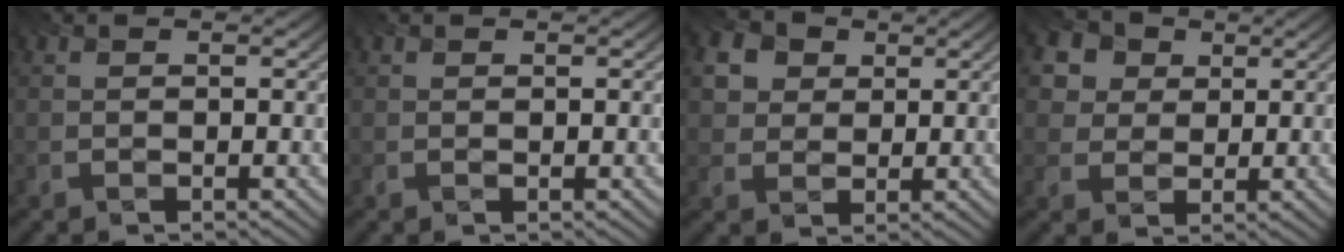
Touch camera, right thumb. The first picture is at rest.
{"total": 0.0}
{"total": 6.0, "force": [2.4, 5.0, 2.4], "torque": [-0.102, 0.006, 0.046]}
{"total": 7.0, "force": [3.5, 5.5, 2.7], "torque": [-0.109, 0.011, 0.055]}